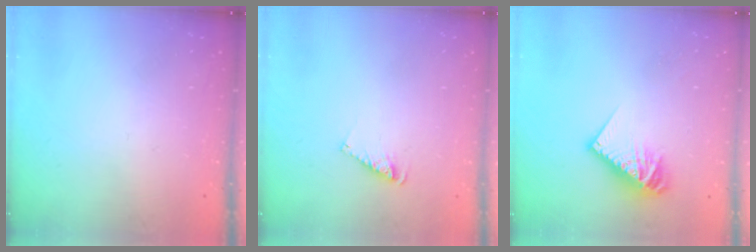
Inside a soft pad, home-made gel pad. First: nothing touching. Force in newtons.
{"total": 4.6, "press": 4.5, "slide": 0.3}
{"total": 10.0, "press": 9.9, "slide": 0.8}